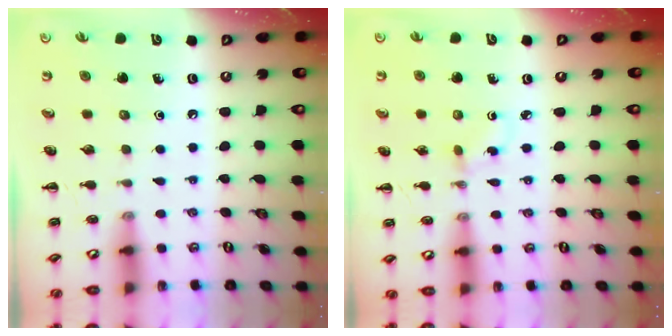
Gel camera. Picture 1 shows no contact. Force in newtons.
{"total": 1.9, "press": 1.6, "slide": 1.0}